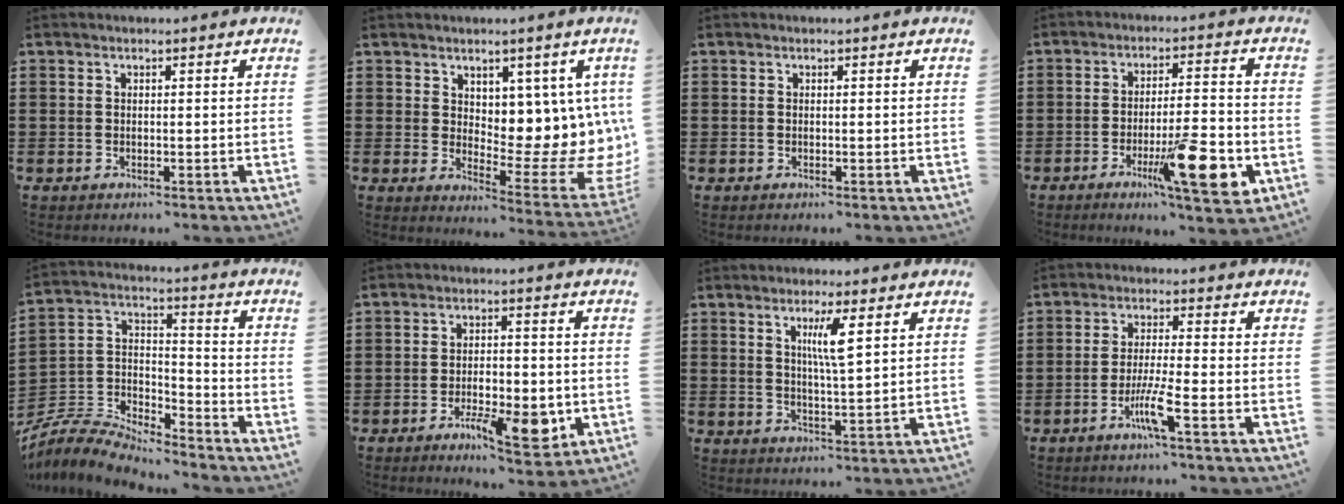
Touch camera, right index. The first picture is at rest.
{"total": 6.6, "force": [4.0, 3.8, 3.7], "torque": [-0.058, -0.049, 0.072]}
{"total": 0.0}
{"total": 12.1, "force": [-4.7, 1.9, 11.0], "torque": [-0.183, -0.004, -0.077]}
{"total": 7.0, "force": [-6.6, 1.5, 1.5], "torque": [-0.054, -0.007, -0.138]}
{"total": 7.9, "force": [-3.1, 3.2, 6.5], "torque": [-0.107, -0.004, -0.051]}
{"total": 4.8, "force": [2.0, 0.3, 4.4], "torque": [-0.092, 0.000, 0.030]}
{"total": 8.4, "force": [-3.8, 0.0, 7.4], "torque": [-0.149, -0.016, -0.072]}